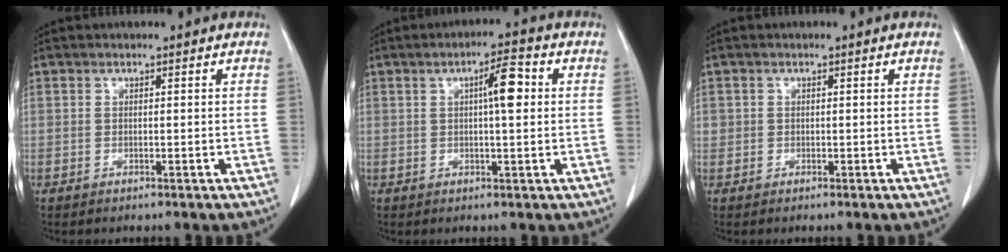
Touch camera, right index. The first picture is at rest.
{"total": 5.1, "force": [1.0, 0.8, 4.9], "torque": [-0.080, 0.009, 0.012]}
{"total": 0.9, "force": [0.1, 0.9, 0.0], "torque": [0.009, 0.007, 0.001]}